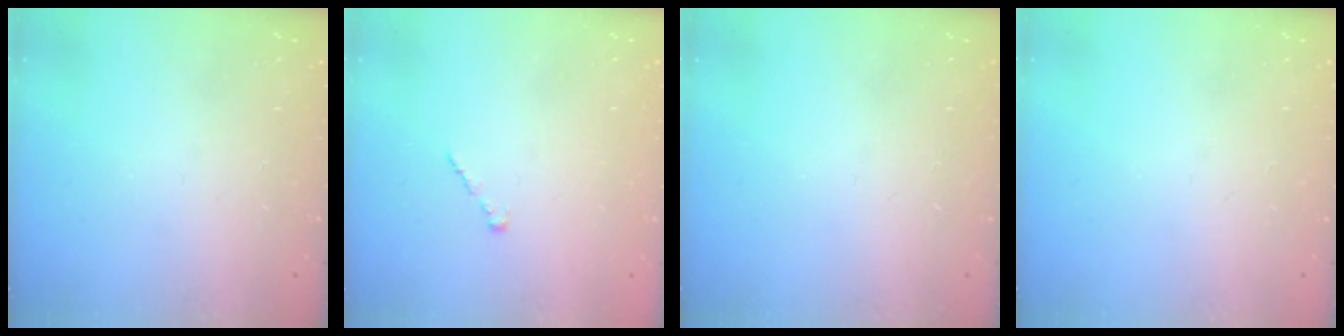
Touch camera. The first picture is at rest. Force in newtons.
{"total": 1.0, "press": 0.8, "slide": 0.5}
{"total": 0.0}
{"total": 0.0}